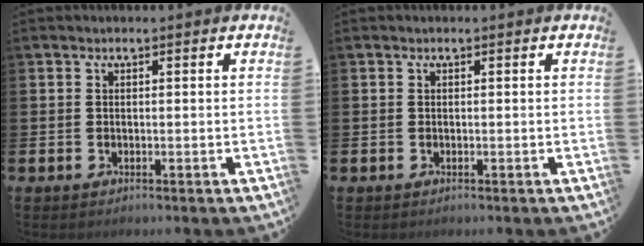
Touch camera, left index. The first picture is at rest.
{"total": 0.0}